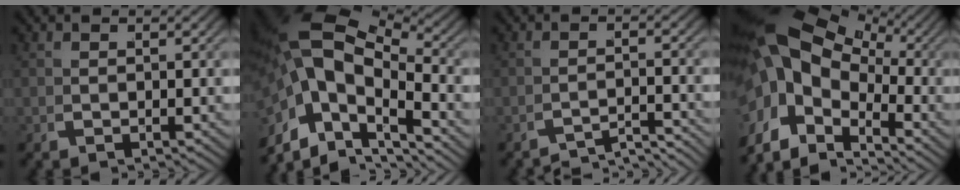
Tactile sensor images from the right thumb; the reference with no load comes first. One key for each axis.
{"total": 12.0, "fx": -0.6, "fy": 7.9, "fz": 9.0, "tx": -0.184, "ty": -0.017, "tz": -0.012}
{"total": 4.3, "fx": -4.3, "fy": -0.3, "fz": 0.0, "tx": 0.019, "ty": -0.001, "tz": -0.081}
{"total": 10.7, "fx": -0.4, "fy": 7.2, "fz": 7.9, "tx": -0.158, "ty": -0.010, "tz": -0.021}